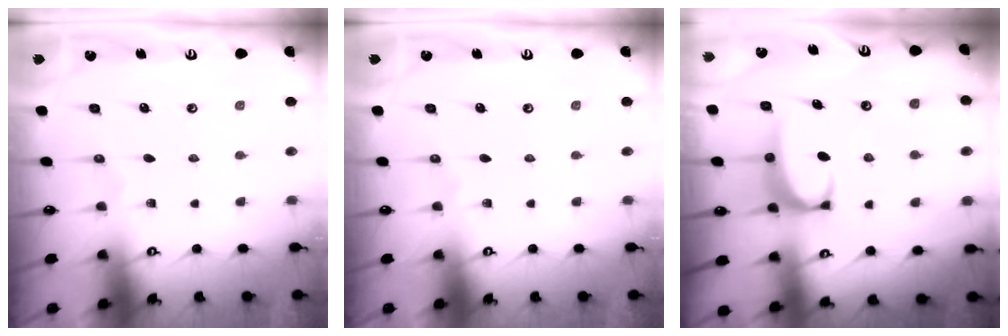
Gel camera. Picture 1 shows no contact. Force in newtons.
{"total": 0.0}
{"total": 3.0, "press": 3.0, "slide": 0.4}